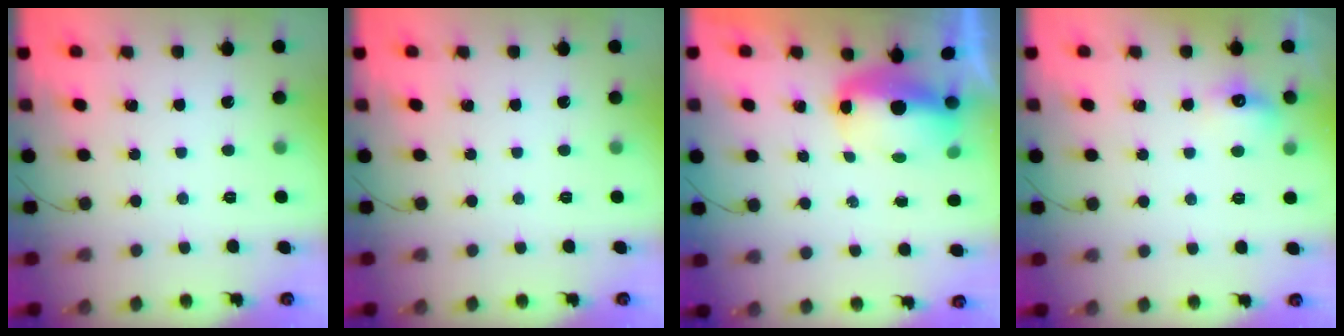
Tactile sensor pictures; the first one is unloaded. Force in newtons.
{"total": 0.0}
{"total": 6.4, "press": 6.3, "slide": 1.0}
{"total": 6.8, "press": 6.6, "slide": 1.4}